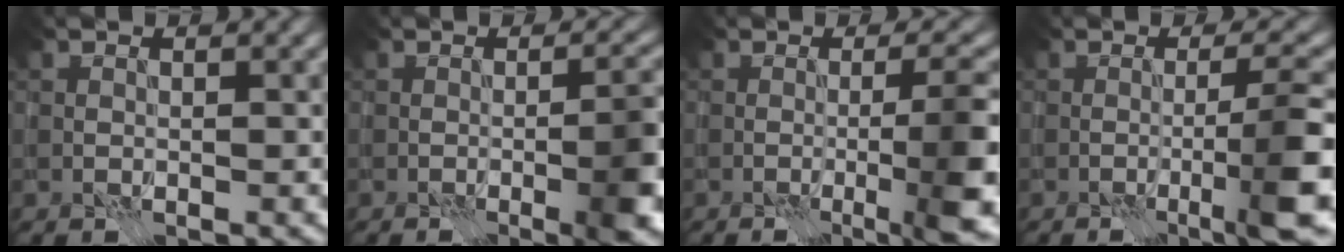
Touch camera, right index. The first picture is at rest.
{"total": 5.9, "force": [-1.9, 1.5, 5.4], "torque": [-0.070, 0.007, -0.029]}
{"total": 7.8, "force": [-2.6, 1.4, 7.3], "torque": [-0.089, 0.008, -0.044]}
{"total": 6.1, "force": [-2.3, 0.5, 5.6], "torque": [-0.078, 0.013, -0.048]}